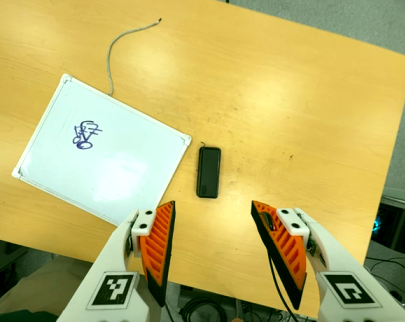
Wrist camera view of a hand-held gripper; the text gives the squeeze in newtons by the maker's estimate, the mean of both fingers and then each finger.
{"total": 0.0}